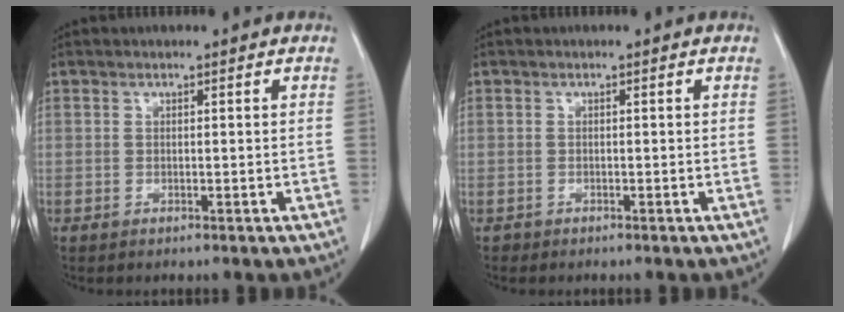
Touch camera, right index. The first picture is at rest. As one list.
[{"total": 0.7, "force": [-0.5, 0.5, -0.1], "torque": [-0.004, 0.003, -0.012]}]